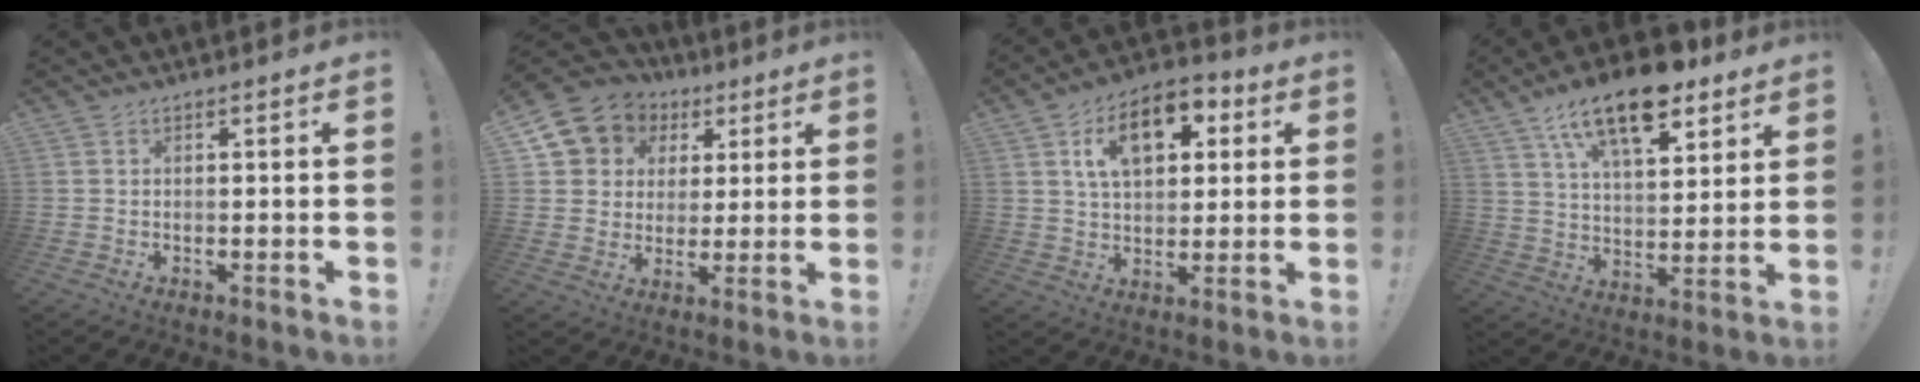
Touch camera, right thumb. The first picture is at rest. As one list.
[{"total": 10.3, "force": [4.6, 8.9, 2.8], "torque": [-0.052, -0.030, 0.098]}, {"total": 14.4, "force": [5.7, 8.7, 9.9], "torque": [-0.153, -0.004, 0.102]}, {"total": 17.4, "force": [11.3, 7.1, 11.1], "torque": [-0.188, -0.057, 0.197]}]